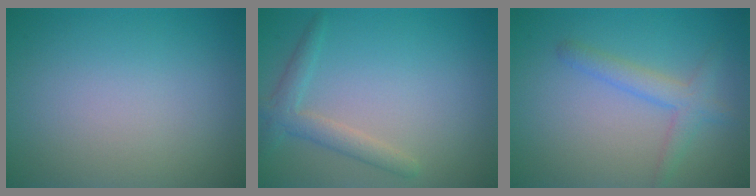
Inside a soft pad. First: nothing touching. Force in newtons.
{"total": 2.3, "press": 2.3, "slide": 0.2}
{"total": 2.0, "press": 2.0, "slide": 0.1}